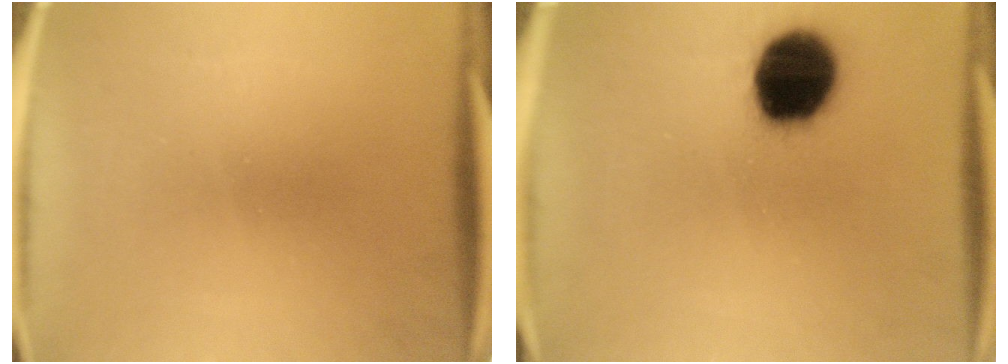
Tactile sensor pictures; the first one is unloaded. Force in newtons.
{"total": 18.1}